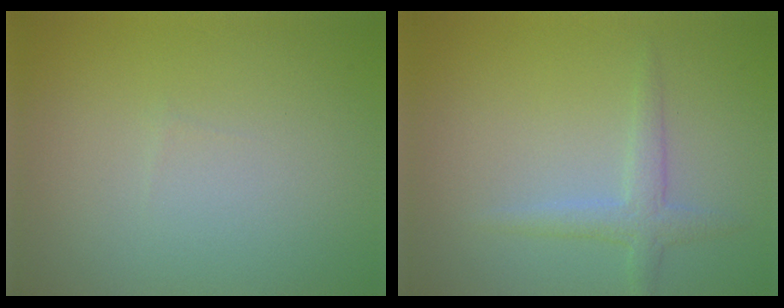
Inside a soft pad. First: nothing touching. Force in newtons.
{"total": 2.0, "press": 2.0, "slide": 0.1}